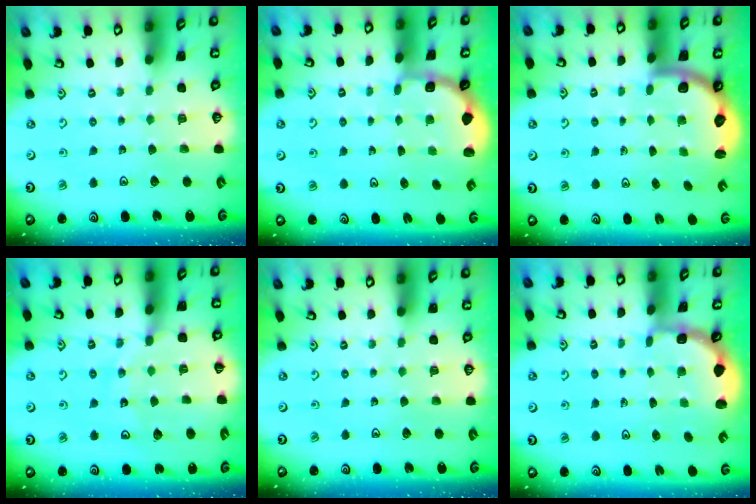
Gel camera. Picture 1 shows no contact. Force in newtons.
{"total": 1.9, "press": 1.8, "slide": 0.7}
{"total": 2.7, "press": 2.4, "slide": 1.2}
{"total": 9.5, "press": 9.5, "slide": 0.2}
{"total": 0.0}
{"total": 2.0, "press": 1.6, "slide": 1.1}